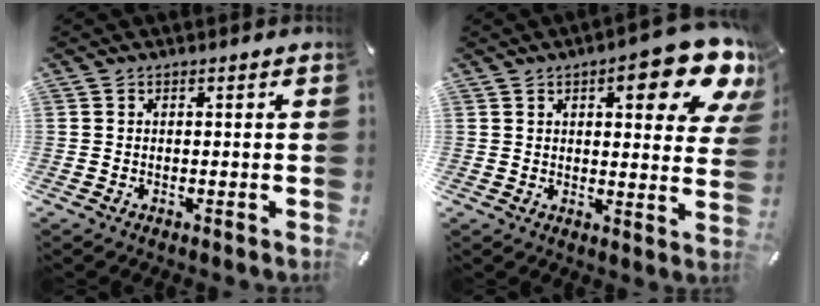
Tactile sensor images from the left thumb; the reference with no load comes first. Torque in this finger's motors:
{"motor_torque": [2.50, 2.51, 1.40, -1.36, 0.09]}